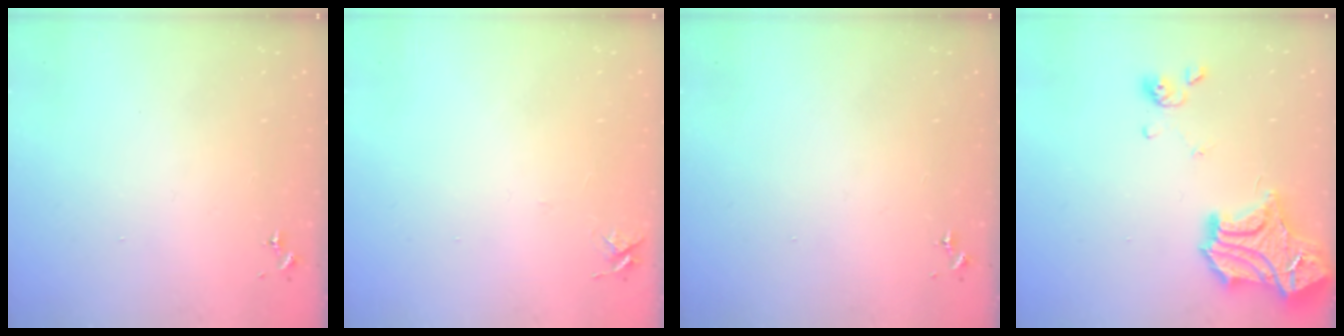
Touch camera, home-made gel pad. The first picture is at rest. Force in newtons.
{"total": 4.4, "press": 4.3, "slide": 0.6}
{"total": 0.0}
{"total": 20.6, "press": 20.5, "slide": 1.8}